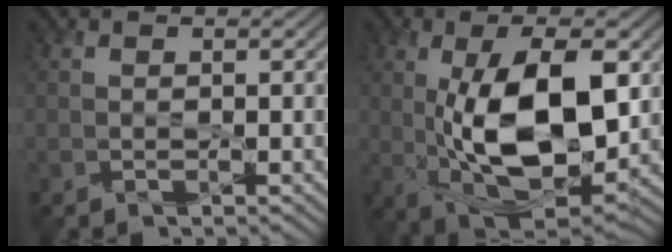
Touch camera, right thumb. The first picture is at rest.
{"total": 13.8, "force": [0.2, 6.3, 12.3], "torque": [-0.214, 0.000, 0.007]}